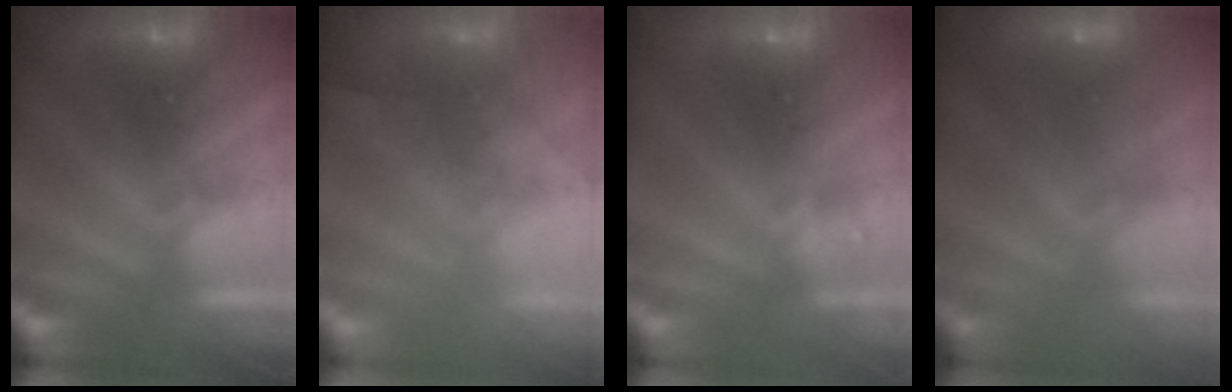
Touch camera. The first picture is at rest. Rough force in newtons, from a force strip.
{"total": 10.8}
{"total": 2.2}
{"total": 7.0}